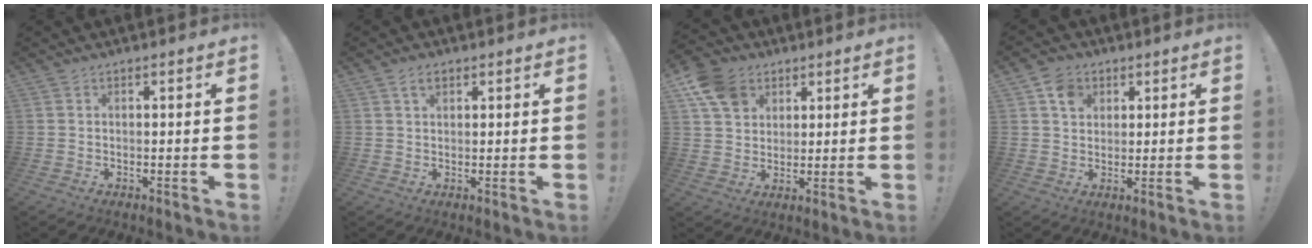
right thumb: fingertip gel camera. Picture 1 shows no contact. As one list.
[{"total": 2.8, "force": [1.6, 1.7, 1.6], "torque": [-0.022, 0.000, 0.026]}, {"total": 10.8, "force": [5.5, 8.2, 4.6], "torque": [-0.072, -0.019, 0.110]}, {"total": 6.1, "force": [2.8, 5.0, 2.2], "torque": [-0.027, -0.007, 0.051]}]